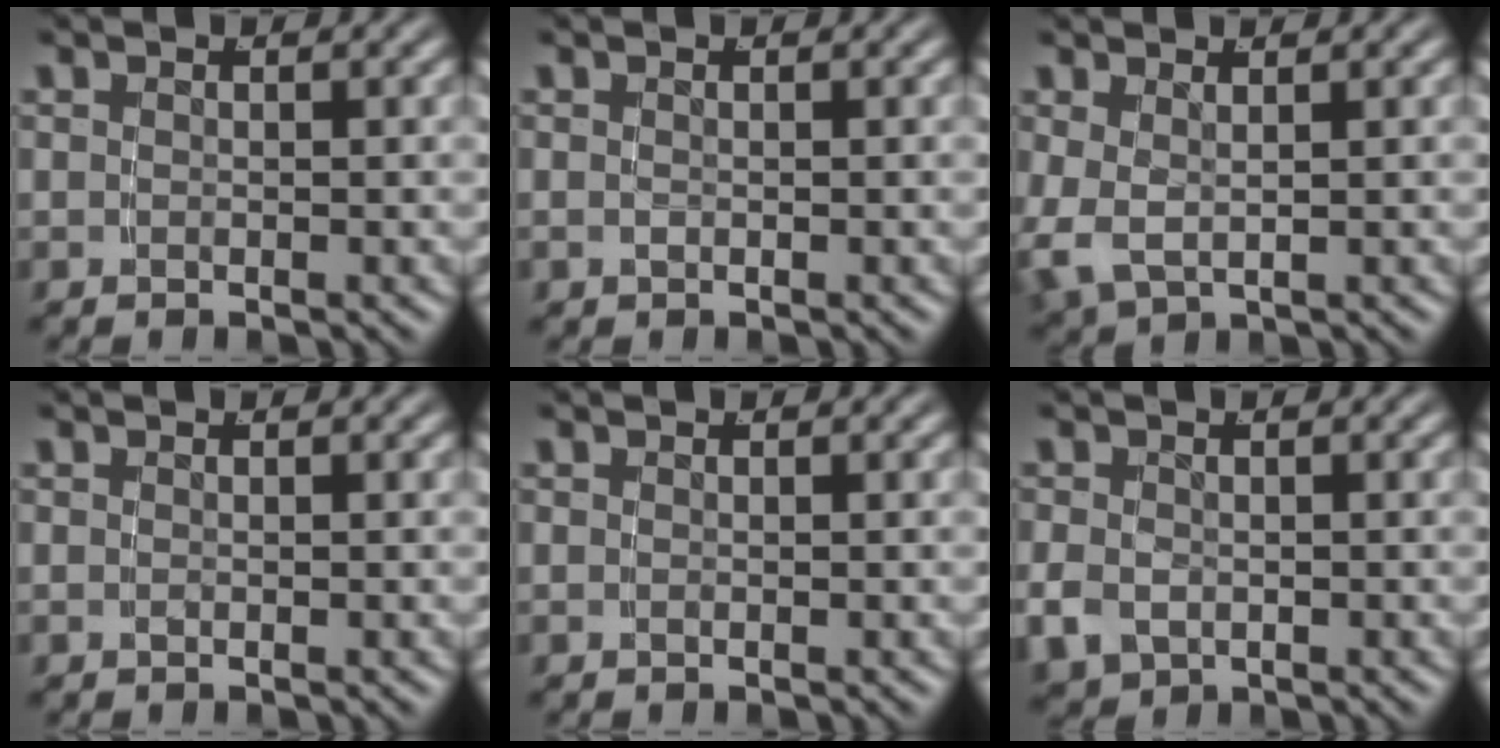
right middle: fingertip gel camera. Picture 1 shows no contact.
{"total": 0.0}
{"total": 2.8, "force": [0.5, 2.1, 1.8], "torque": [-0.058, -0.015, 0.024]}
{"total": 0.0}
{"total": 0.0}
{"total": 2.8, "force": [-0.9, 2.2, 1.4], "torque": [-0.048, -0.019, -0.004]}